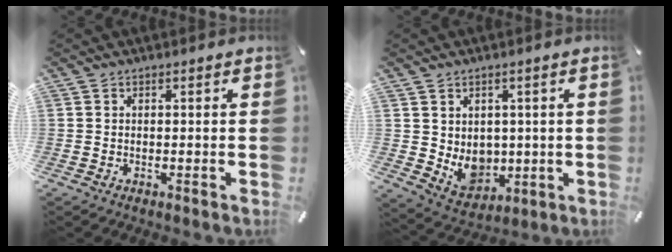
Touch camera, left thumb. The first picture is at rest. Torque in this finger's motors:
{"motor_torque": [0.19, 0.13, 0.07, -0.03, 0.08]}